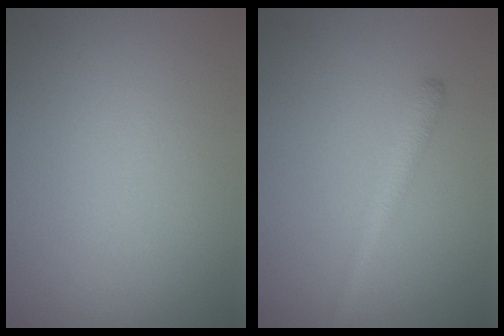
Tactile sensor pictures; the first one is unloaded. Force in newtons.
{"total": 2.0, "press": 2.0, "slide": 0.1}